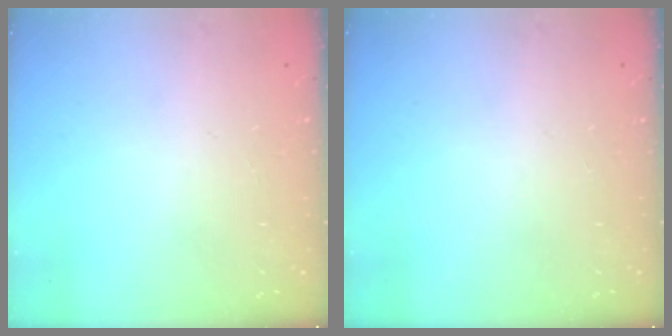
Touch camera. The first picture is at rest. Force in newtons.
{"total": 0.0}